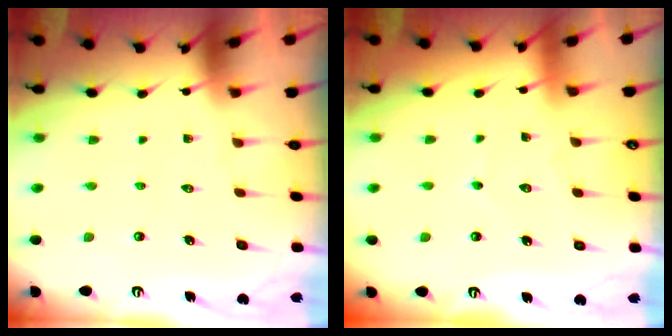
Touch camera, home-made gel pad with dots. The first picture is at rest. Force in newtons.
{"total": 4.0, "press": 4.0, "slide": 0.5}